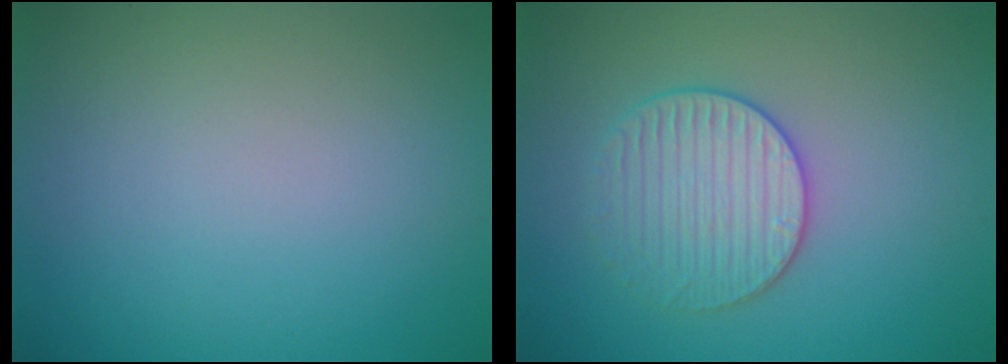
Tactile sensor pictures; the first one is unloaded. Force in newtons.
{"total": 3.1, "press": 3.1, "slide": 0.1}